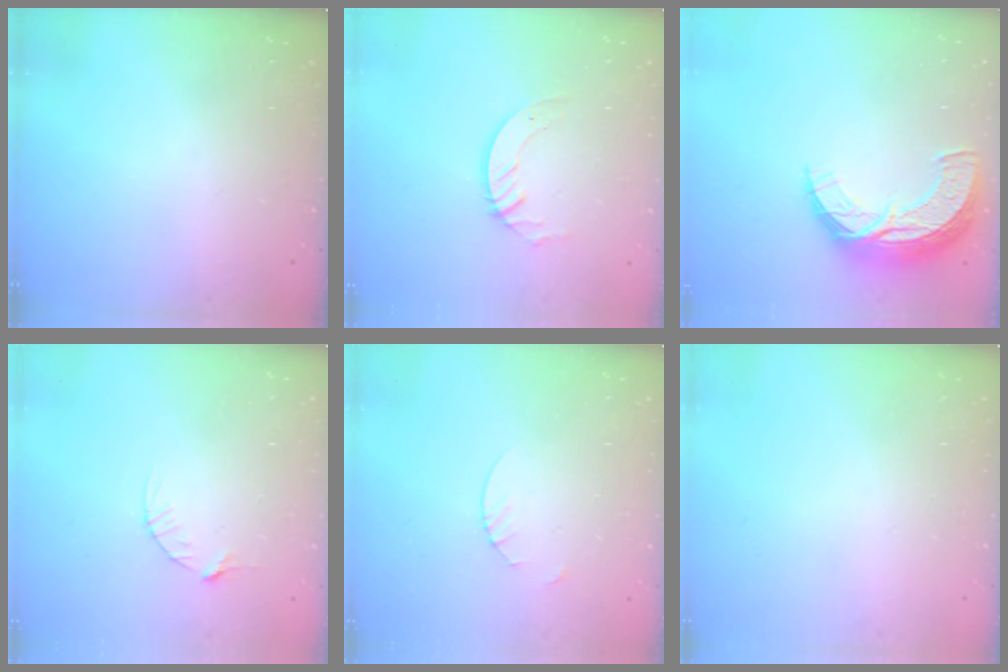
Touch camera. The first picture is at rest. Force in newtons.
{"total": 2.8, "press": 2.8, "slide": 0.2}
{"total": 12.8, "press": 12.7, "slide": 1.0}
{"total": 4.4, "press": 4.4, "slide": 0.6}
{"total": 1.9, "press": 1.9, "slide": 0.2}
{"total": 0.0}